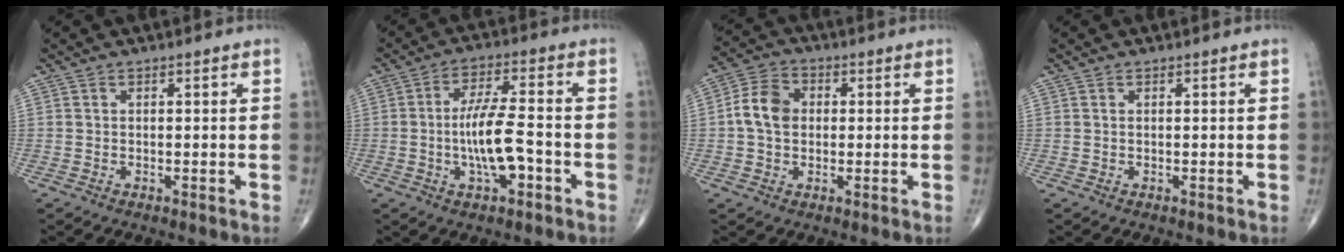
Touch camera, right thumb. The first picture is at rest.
{"total": 9.9, "force": [-2.3, 3.1, 9.1], "torque": [-0.169, 0.021, -0.042]}
{"total": 7.4, "force": [0.3, 5.6, 4.8], "torque": [-0.082, 0.016, -0.004]}
{"total": 0.0}